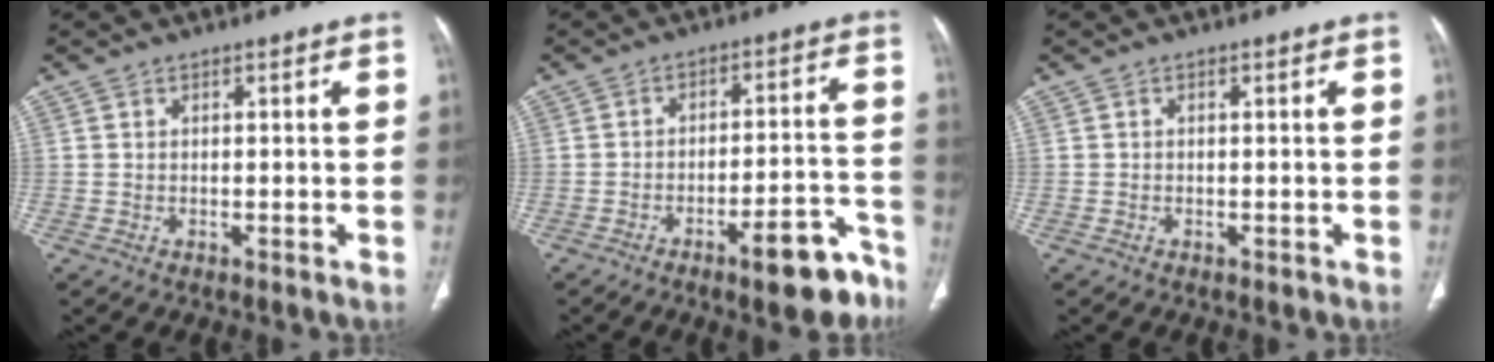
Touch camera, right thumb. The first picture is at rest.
{"total": 11.3, "force": [-7.4, 3.3, 7.9], "torque": [-0.084, 0.062, -0.101]}
{"total": 0.0}